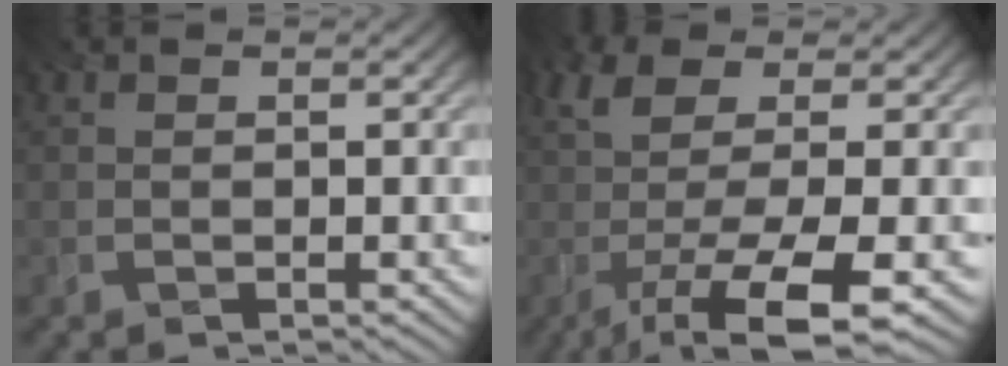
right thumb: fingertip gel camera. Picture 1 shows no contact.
{"total": 11.5, "force": [-2.9, 3.1, 10.6], "torque": [-0.189, 0.013, -0.055]}